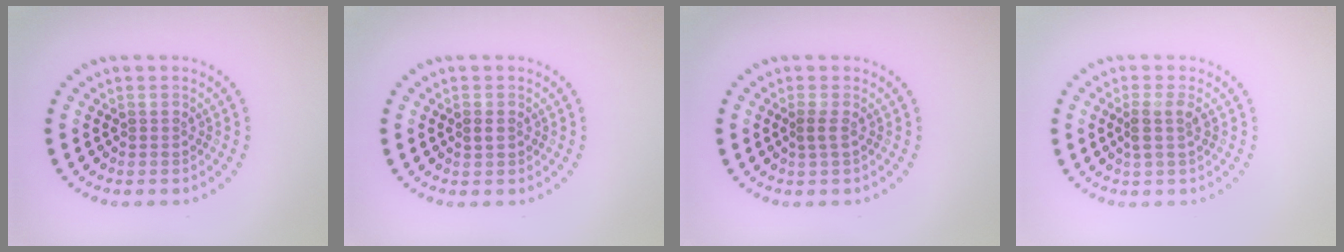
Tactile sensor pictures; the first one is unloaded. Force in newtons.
{"total": 1.0, "press": 1.0, "slide": 0.1}
{"total": 0.9, "press": 0.8, "slide": 0.4}
{"total": 1.7, "press": 1.5, "slide": 1.0}